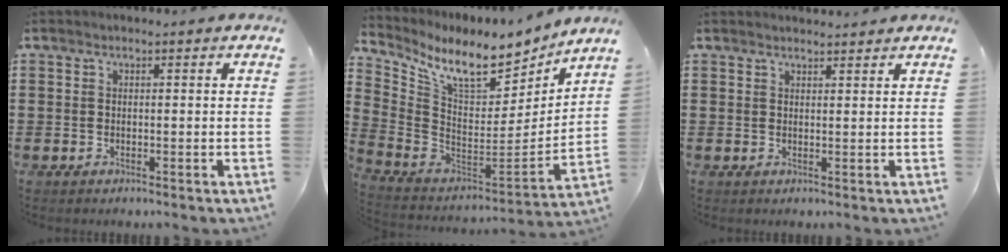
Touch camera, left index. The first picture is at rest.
{"total": 9.4, "force": [7.2, 2.6, 5.5], "torque": [-0.125, -0.059, 0.120]}
{"total": 1.5, "force": [1.5, 0.1, 0.1], "torque": [-0.006, 0.001, 0.029]}